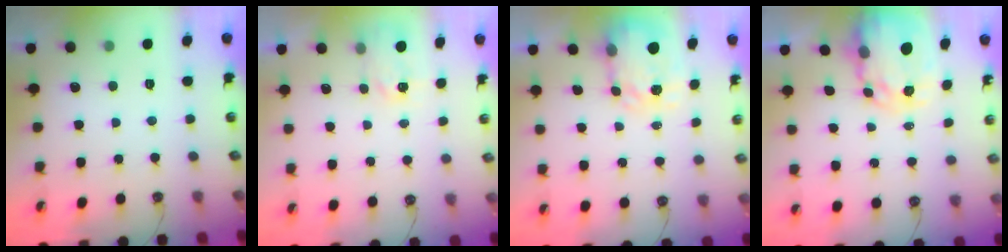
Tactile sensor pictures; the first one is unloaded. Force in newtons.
{"total": 2.5, "press": 2.4, "slide": 0.4}
{"total": 5.3, "press": 5.3, "slide": 0.4}
{"total": 5.8, "press": 5.8, "slide": 0.2}